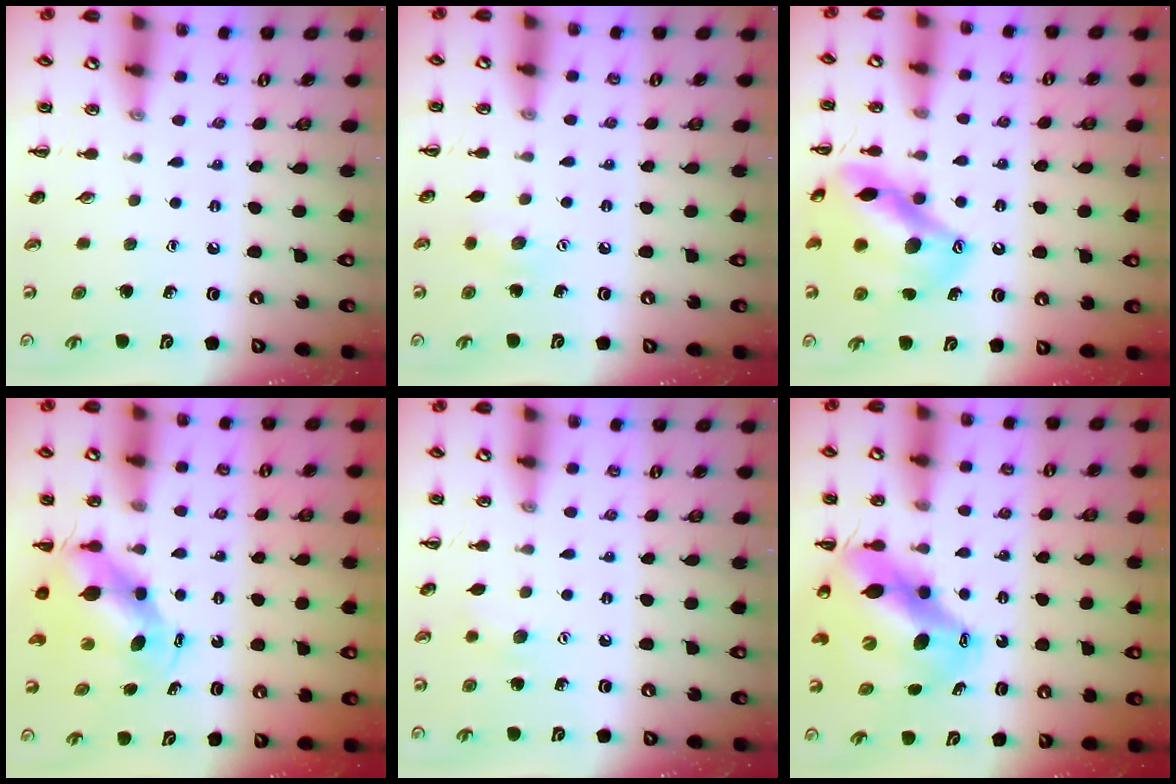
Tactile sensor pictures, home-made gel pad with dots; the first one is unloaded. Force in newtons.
{"total": 6.2, "press": 6.1, "slide": 1.3}
{"total": 16.1, "press": 15.5, "slide": 4.3}
{"total": 5.5, "press": 5.3, "slide": 1.6}
{"total": 6.3, "press": 6.2, "slide": 1.3}
{"total": 13.3, "press": 12.9, "slide": 3.1}